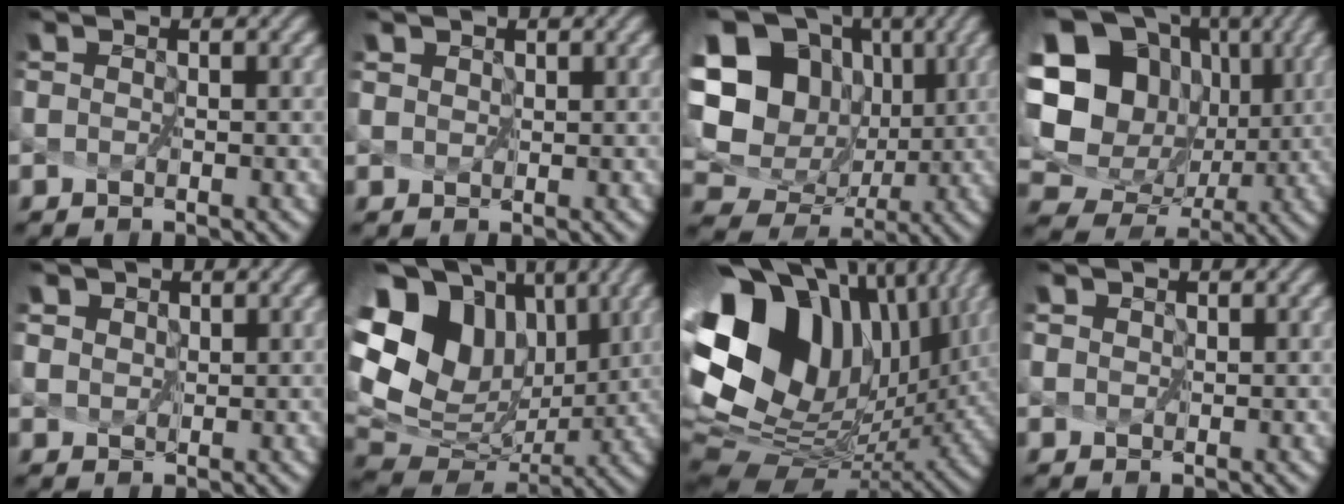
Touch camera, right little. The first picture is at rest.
{"total": 2.6, "force": [1.3, 1.9, 1.3], "torque": [-0.025, 0.020, 0.009]}
{"total": 17.0, "force": [5.0, 14.2, 7.9], "torque": [-0.208, 0.024, 0.098]}
{"total": 18.6, "force": [4.5, 15.7, 8.9], "torque": [-0.213, 0.029, 0.085]}
{"total": 5.0, "force": [2.6, 3.6, 2.3], "torque": [-0.055, 0.021, 0.022]}
{"total": 16.5, "force": [5.7, 12.6, 9.2], "torque": [-0.220, 0.025, 0.134]}
{"total": 16.7, "force": [5.8, 11.3, 10.7], "torque": [-0.244, 0.001, 0.124]}
{"total": 1.7, "force": [0.9, 1.2, 0.8], "torque": [-0.013, 0.013, 0.008]}